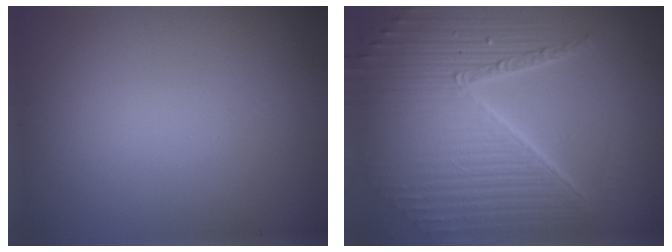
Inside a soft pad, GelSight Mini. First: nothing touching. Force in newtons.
{"total": 9.5, "press": 6.0, "slide": 7.4}